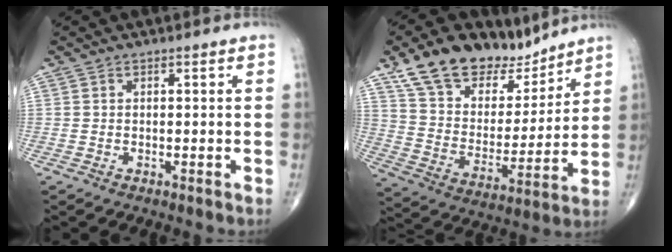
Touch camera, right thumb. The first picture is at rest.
{"total": 18.4, "force": [13.8, 9.4, 7.7], "torque": [-0.084, -0.062, 0.248]}